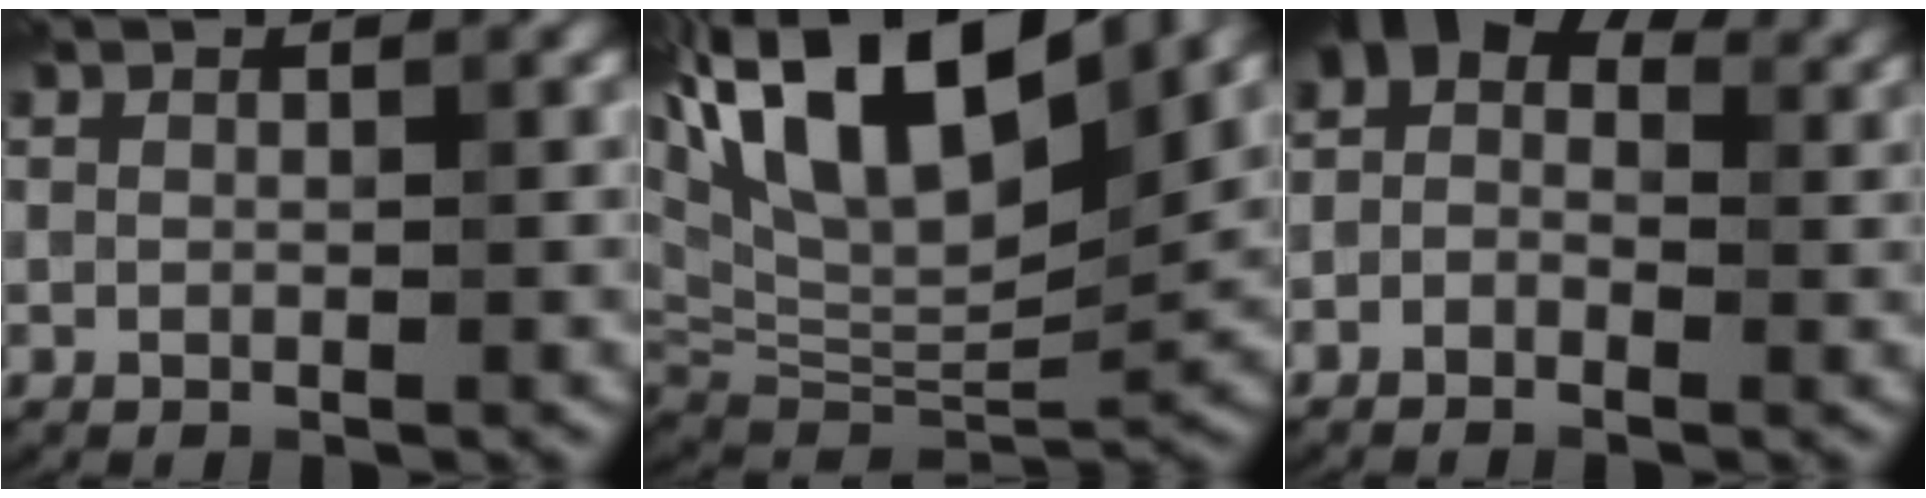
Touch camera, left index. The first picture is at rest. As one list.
[{"total": 17.7, "force": [8.4, 7.5, 13.7], "torque": [-0.258, 0.055, 0.135]}, {"total": 5.2, "force": [0.8, 3.8, 3.4], "torque": [-0.035, 0.016, -0.010]}]